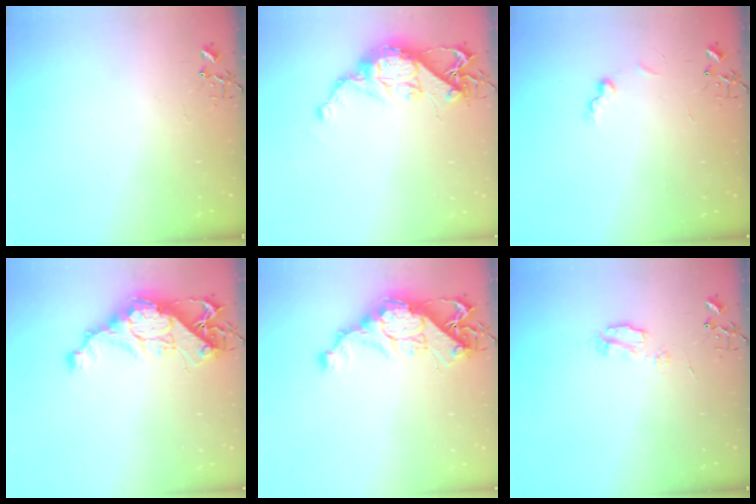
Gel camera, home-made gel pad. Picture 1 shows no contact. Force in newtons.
{"total": 12.8, "press": 12.7, "slide": 1.0}
{"total": 6.9, "press": 6.9, "slide": 0.7}
{"total": 13.4, "press": 13.4, "slide": 1.1}
{"total": 13.4, "press": 13.4, "slide": 1.1}
{"total": 5.1, "press": 5.0, "slide": 0.7}